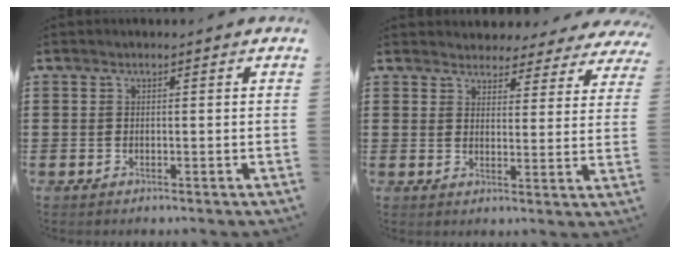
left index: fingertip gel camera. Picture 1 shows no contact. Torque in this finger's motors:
{"motor_torque": [1.25, 0.85, 0.44, 0.00]}